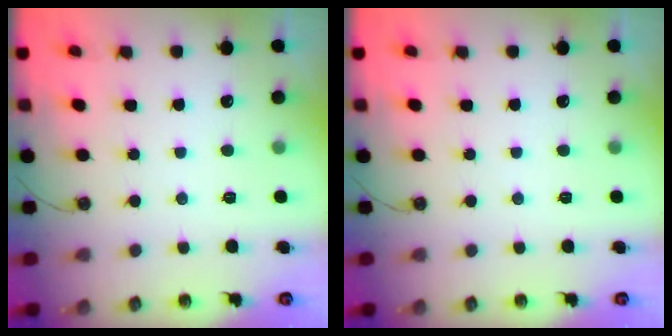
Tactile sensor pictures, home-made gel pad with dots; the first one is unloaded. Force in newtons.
{"total": 0.0}